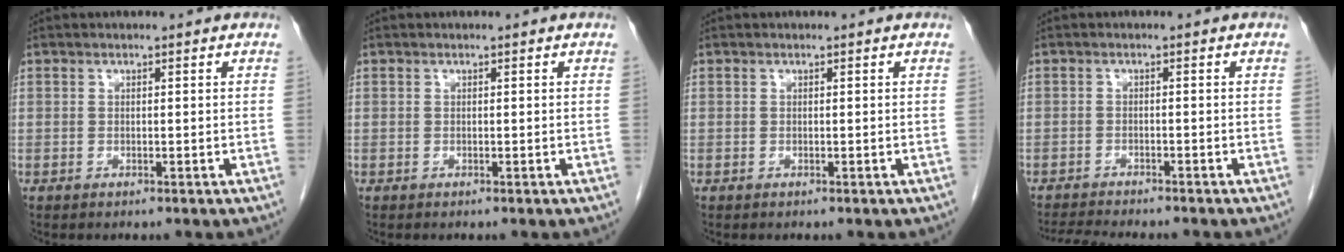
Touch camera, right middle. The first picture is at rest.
{"total": 0.0}
{"total": 0.0}
{"total": 8.3, "force": [-7.5, 0.8, 3.6], "torque": [-0.054, -0.014, -0.112]}